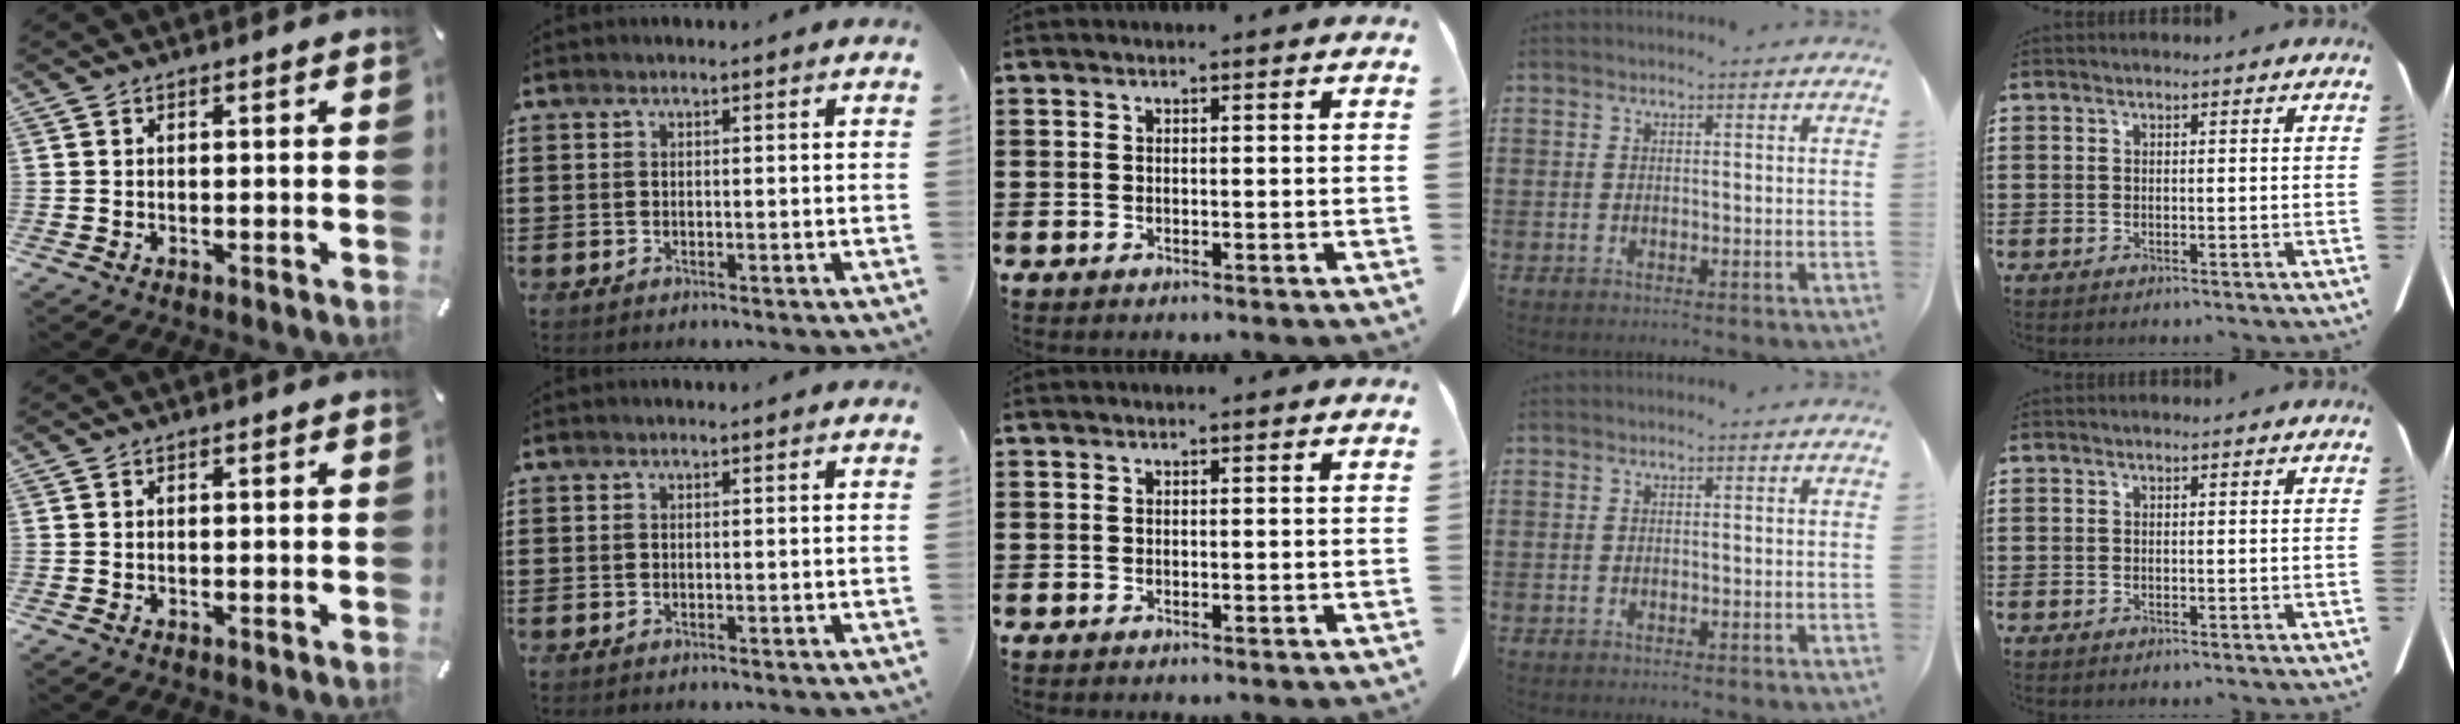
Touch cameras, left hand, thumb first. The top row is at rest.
{}